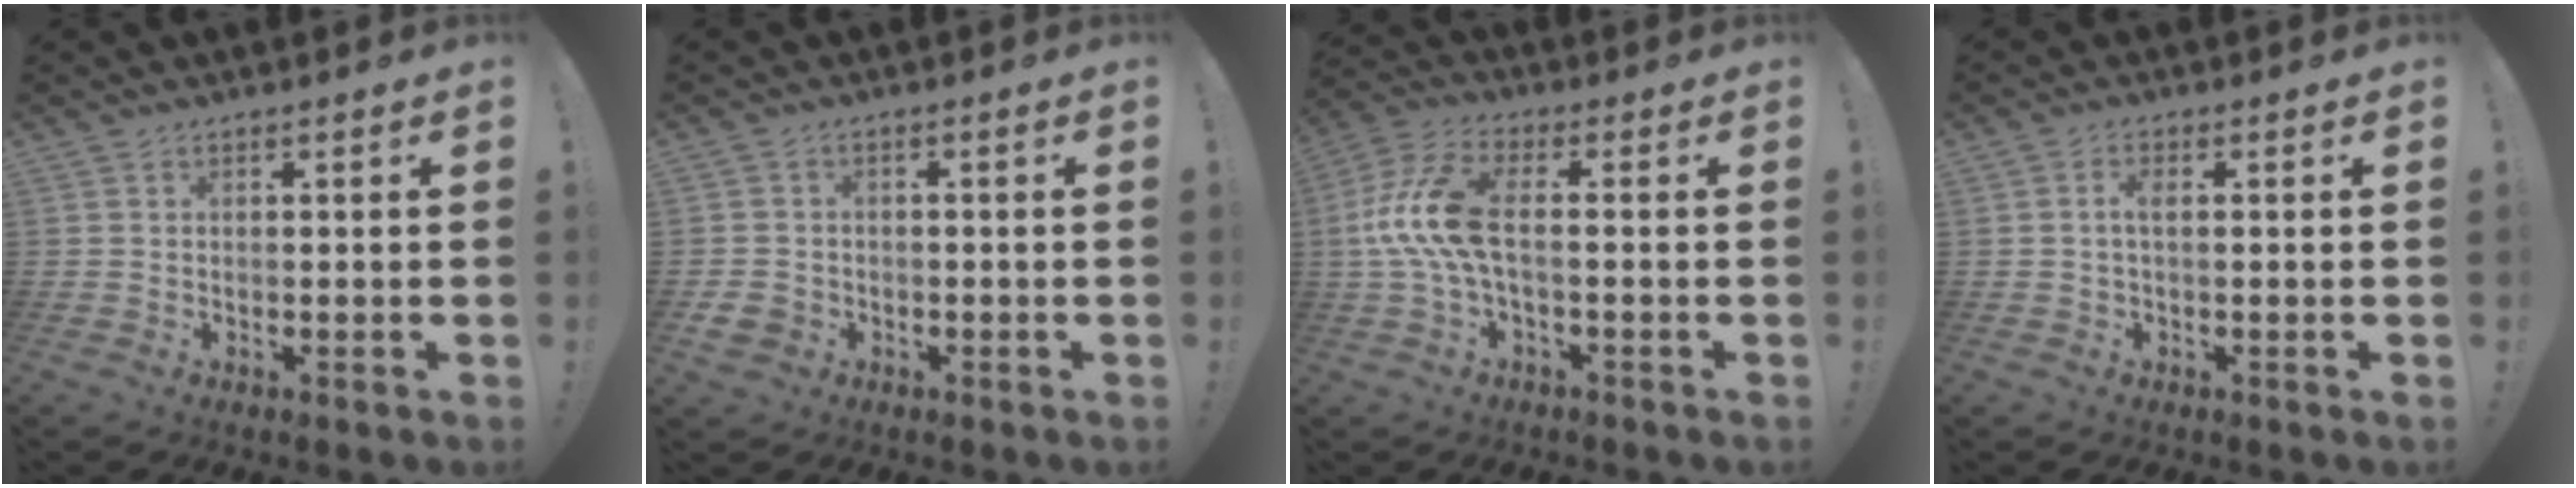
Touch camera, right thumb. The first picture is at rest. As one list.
[{"total": 3.8, "force": [-1.6, 3.1, 1.6], "torque": [-0.043, 0.005, -0.027]}, {"total": 12.3, "force": [-0.1, 5.1, 11.2], "torque": [-0.233, 0.004, -0.001]}, {"total": 2.7, "force": [0.1, 0.8, 2.5], "torque": [-0.054, 0.011, 0.002]}]